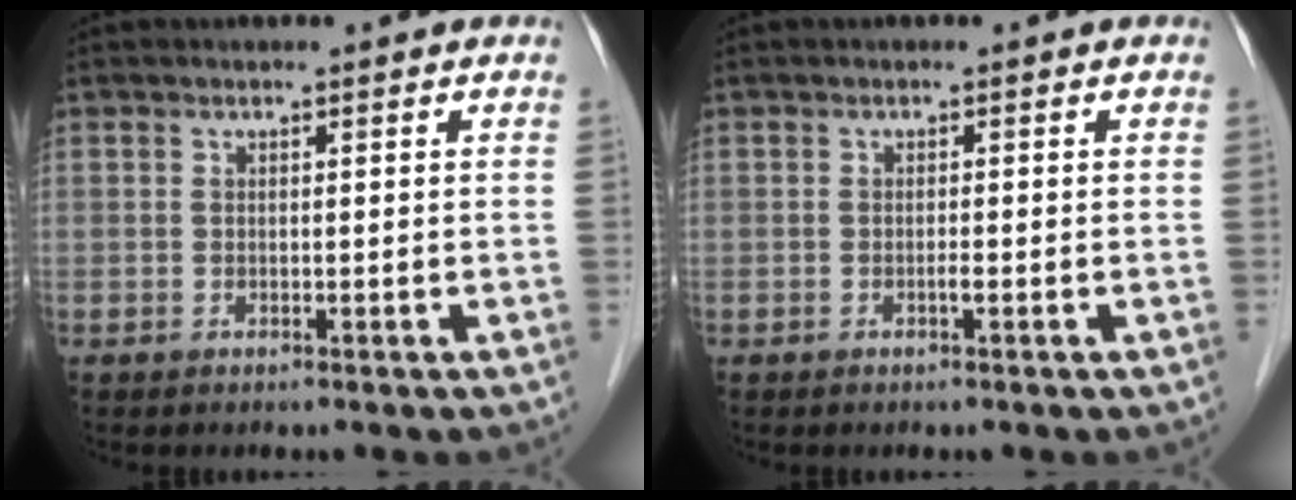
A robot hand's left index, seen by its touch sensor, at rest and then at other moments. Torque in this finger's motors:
{"motor_torque": [0.21, 0.15, -0.01, 0.00]}